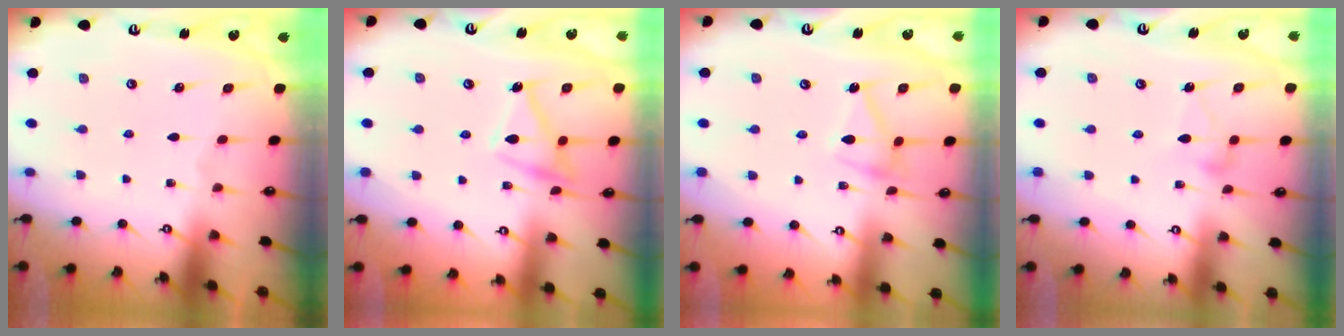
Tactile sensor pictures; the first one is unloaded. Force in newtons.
{"total": 14.0, "press": 14.0, "slide": 1.0}
{"total": 12.3, "press": 12.3, "slide": 0.2}
{"total": 10.1, "press": 10.1, "slide": 0.5}